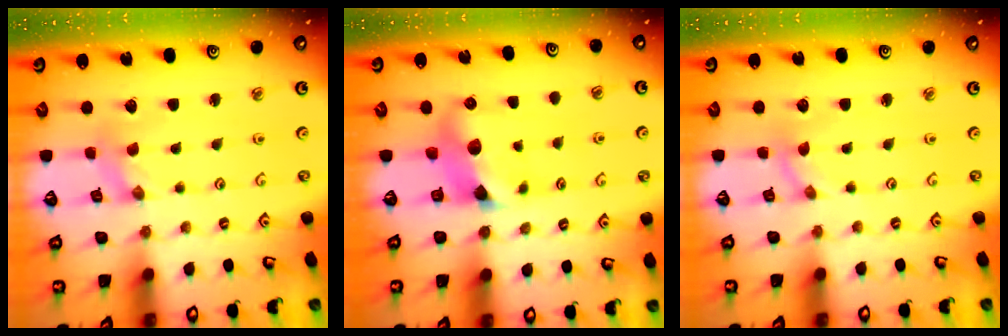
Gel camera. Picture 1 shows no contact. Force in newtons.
{"total": 6.9, "press": 6.8, "slide": 0.6}
{"total": 0.0}